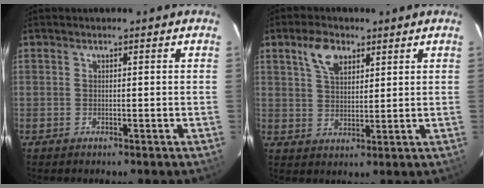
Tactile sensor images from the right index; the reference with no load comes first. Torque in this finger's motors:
{"motor_torque": [0.36, 0.31, 0.18, 0.05]}